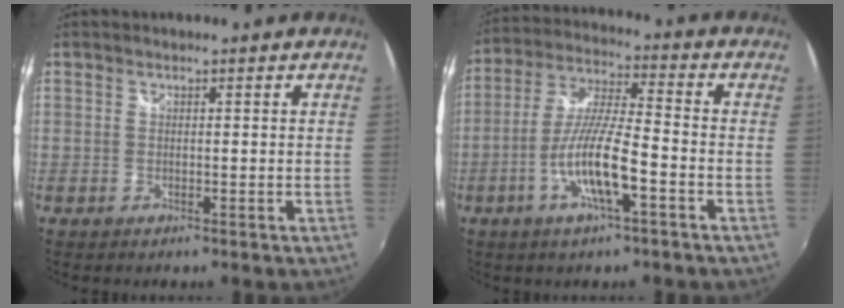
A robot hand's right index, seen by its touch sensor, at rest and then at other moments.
{"total": 11.4, "force": [-4.7, 1.4, 10.4], "torque": [-0.212, -0.002, -0.089]}